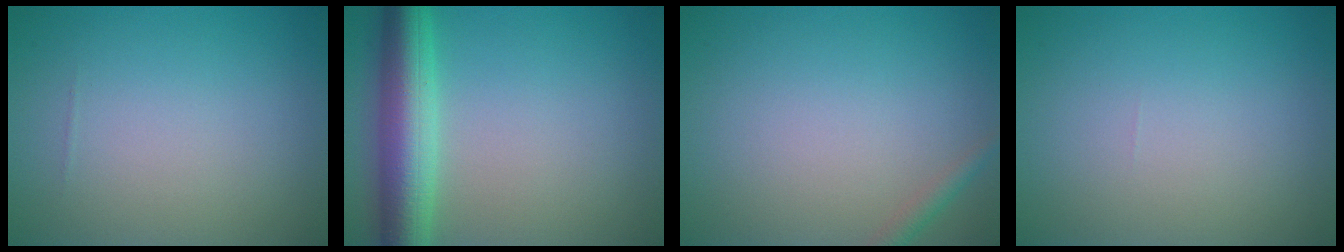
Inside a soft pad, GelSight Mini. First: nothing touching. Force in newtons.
{"total": 6.6, "press": 6.6, "slide": 0.1}
{"total": 1.2, "press": 1.2, "slide": 0.0}
{"total": 0.0}